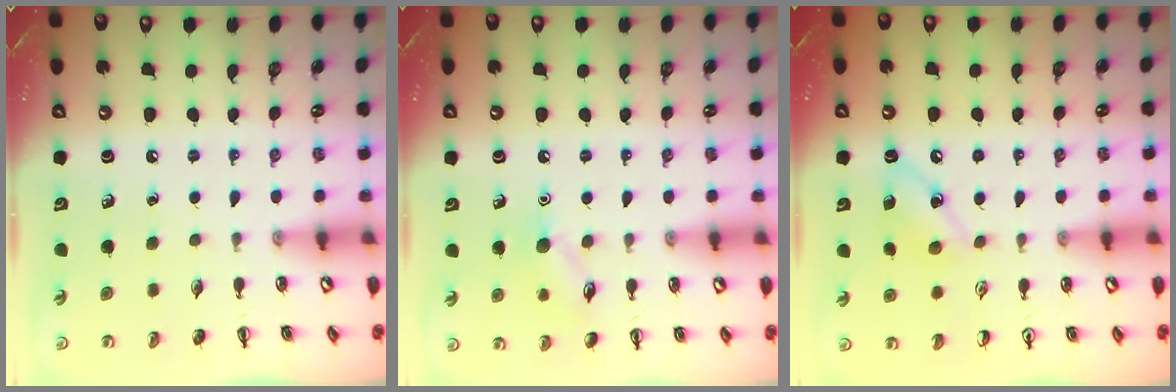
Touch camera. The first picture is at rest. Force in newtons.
{"total": 8.2, "press": 8.1, "slide": 1.2}
{"total": 6.7, "press": 6.5, "slide": 1.5}